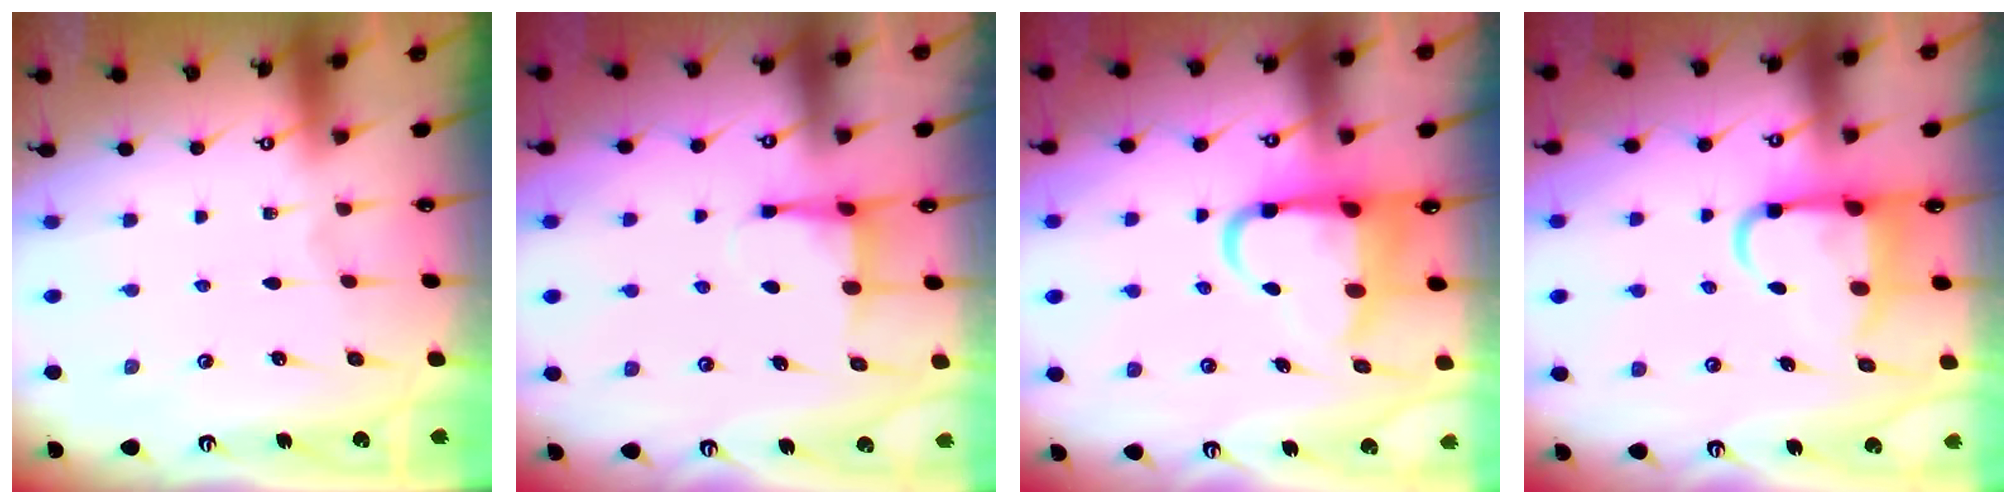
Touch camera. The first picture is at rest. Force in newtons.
{"total": 4.3, "press": 4.2, "slide": 0.7}
{"total": 9.1, "press": 8.6, "slide": 2.8}
{"total": 7.7, "press": 7.5, "slide": 1.5}